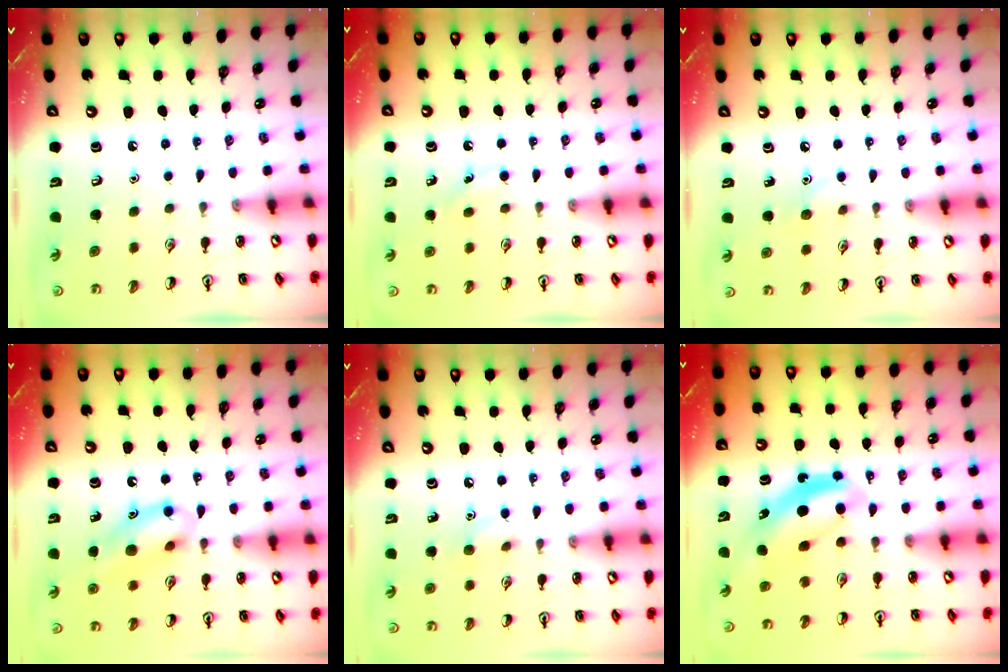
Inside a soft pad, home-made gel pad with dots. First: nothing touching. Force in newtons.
{"total": 4.8, "press": 4.5, "slide": 1.5}
{"total": 5.4, "press": 5.1, "slide": 1.7}
{"total": 12.2, "press": 11.9, "slide": 2.4}
{"total": 6.2, "press": 6.0, "slide": 1.4}
{"total": 5.6, "press": 5.5, "slide": 1.2}